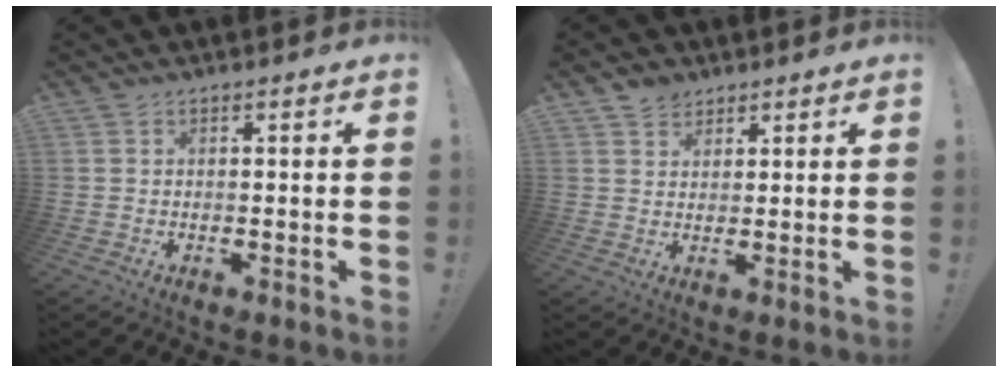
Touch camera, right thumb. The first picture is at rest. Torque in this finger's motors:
{"motor_torque": [-0.13, -0.13, 0.09, -0.04, 0.00]}